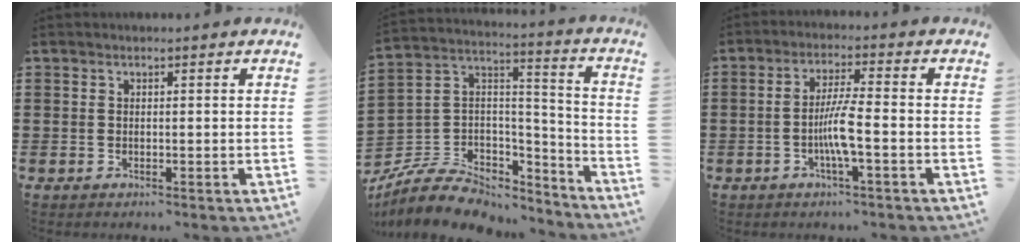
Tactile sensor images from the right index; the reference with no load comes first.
{"total": 8.5, "force": [-6.3, 5.1, 2.8], "torque": [-0.076, 0.007, -0.119]}
{"total": 5.6, "force": [-1.7, 0.4, 5.3], "torque": [-0.107, -0.008, -0.036]}